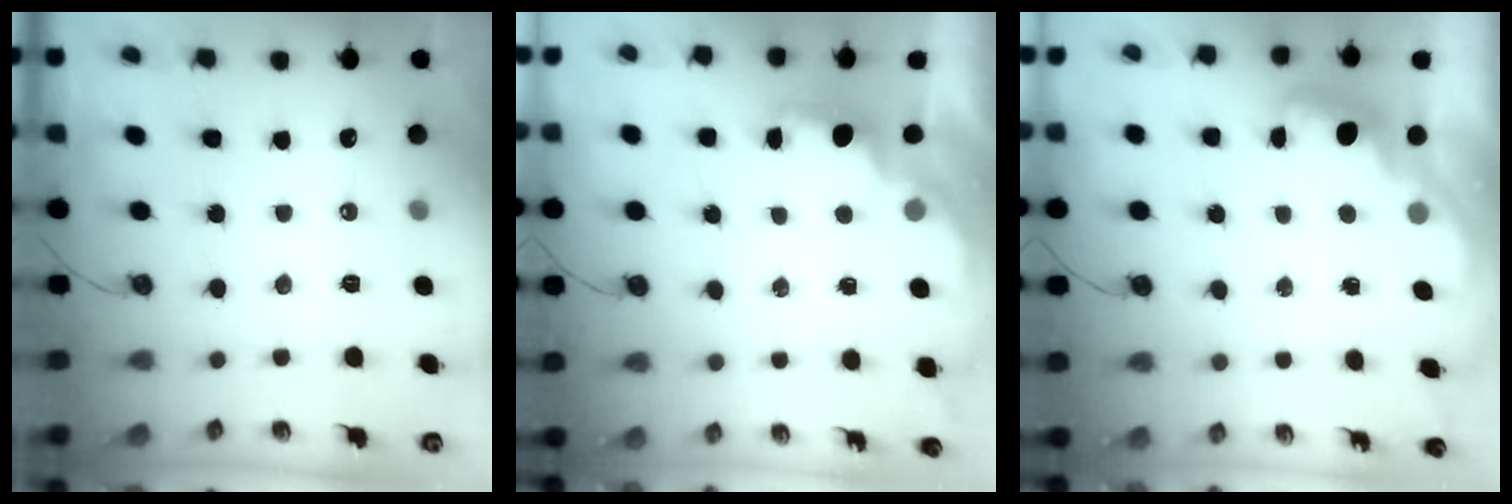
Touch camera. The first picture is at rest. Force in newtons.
{"total": 2.7, "press": 2.6, "slide": 0.6}
{"total": 2.8, "press": 2.7, "slide": 0.8}